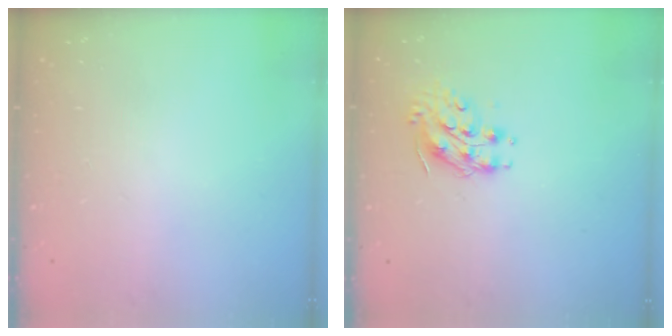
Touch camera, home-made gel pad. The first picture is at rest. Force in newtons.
{"total": 8.9, "press": 8.9, "slide": 0.7}